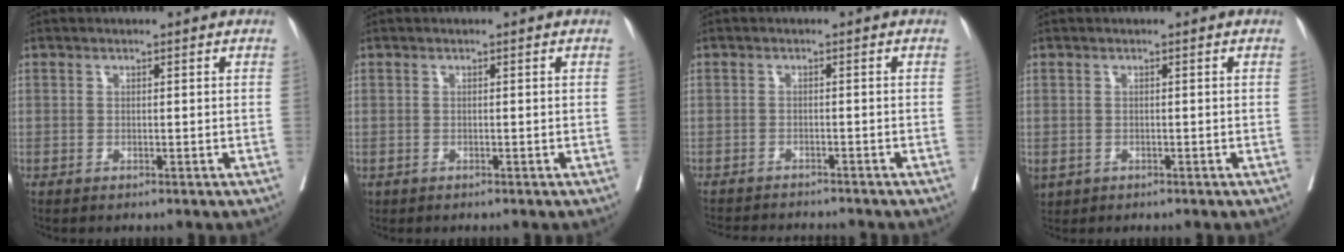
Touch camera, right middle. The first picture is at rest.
{"total": 0.0}
{"total": 8.5, "force": [-8.1, 1.0, 2.3], "torque": [-0.029, -0.004, -0.111]}
{"total": 2.7, "force": [-1.2, 2.2, 0.9], "torque": [-0.020, -0.003, -0.014]}